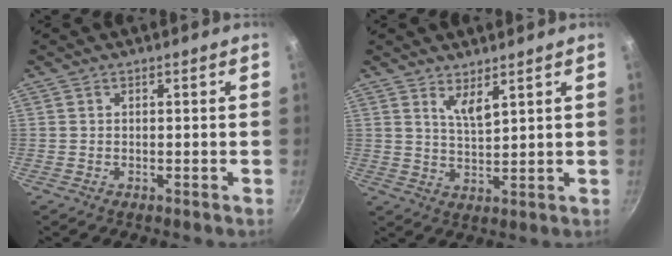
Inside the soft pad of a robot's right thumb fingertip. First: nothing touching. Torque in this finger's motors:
{"motor_torque": [-0.56, -0.30, -0.31, 0.43, 0.06]}